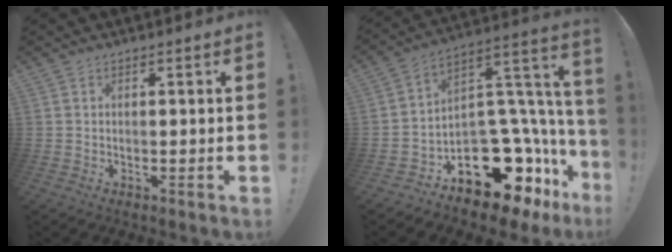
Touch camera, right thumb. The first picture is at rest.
{"total": 20.8, "force": [-12.1, 11.0, 12.9], "torque": [-0.152, 0.039, -0.180]}